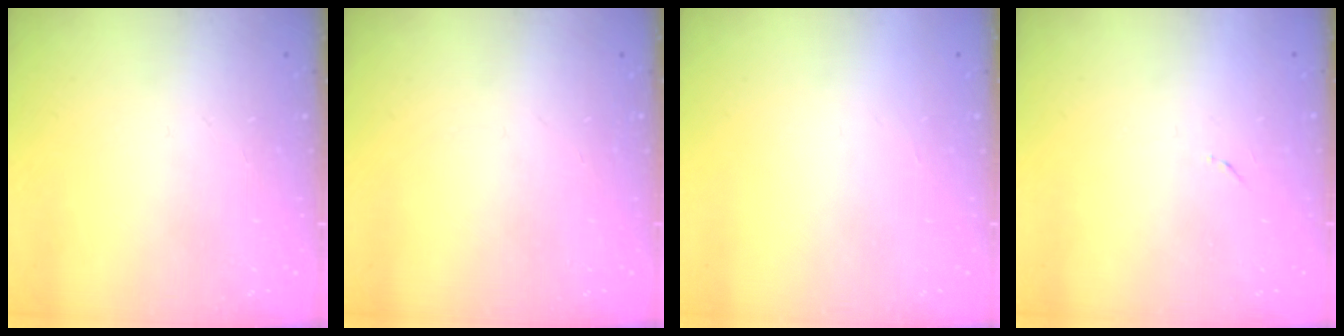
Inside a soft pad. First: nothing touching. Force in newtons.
{"total": 0.0}
{"total": 1.5, "press": 1.5, "slide": 0.1}
{"total": 4.0, "press": 4.0, "slide": 0.3}